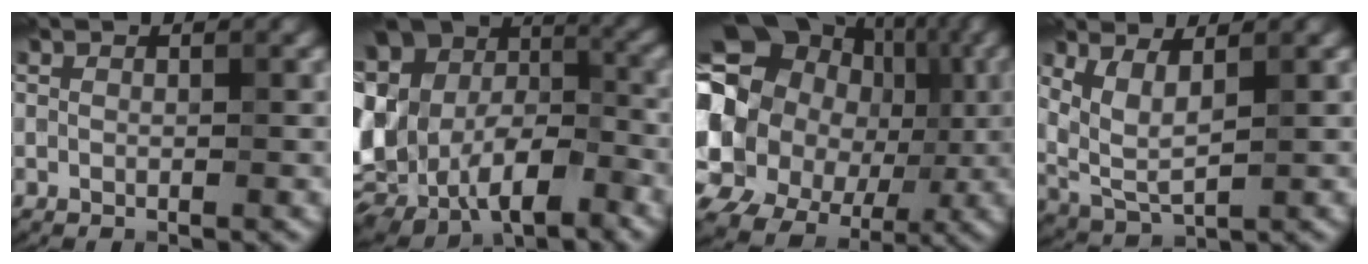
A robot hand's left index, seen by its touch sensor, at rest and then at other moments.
{"total": 16.7, "force": [-2.3, 12.5, 10.8], "torque": [-0.235, -0.011, -0.011]}
{"total": 20.0, "force": [0.6, 16.8, 10.9], "torque": [-0.193, 0.006, 0.005]}
{"total": 3.5, "force": [1.4, 1.3, 2.9], "torque": [-0.071, -0.001, 0.033]}